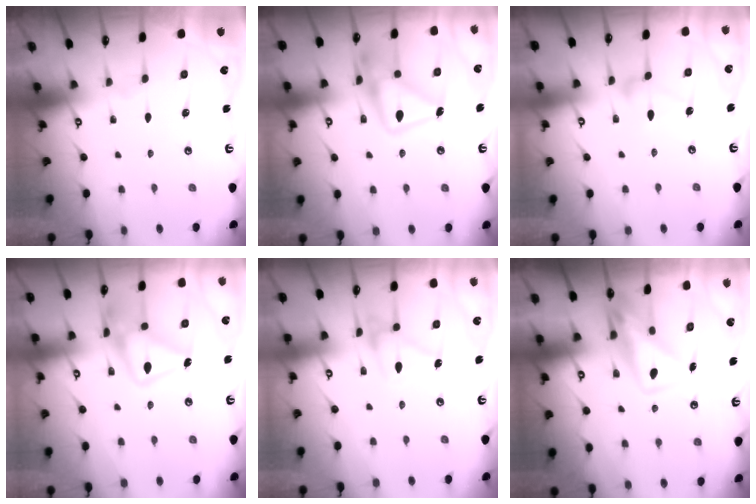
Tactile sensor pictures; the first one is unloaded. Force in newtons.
{"total": 17.6, "press": 17.5, "slide": 1.2}
{"total": 7.2, "press": 7.2, "slide": 0.4}
{"total": 17.7, "press": 17.6, "slide": 1.2}
{"total": 13.7, "press": 13.7, "slide": 0.9}
{"total": 10.2, "press": 10.2, "slide": 0.8}